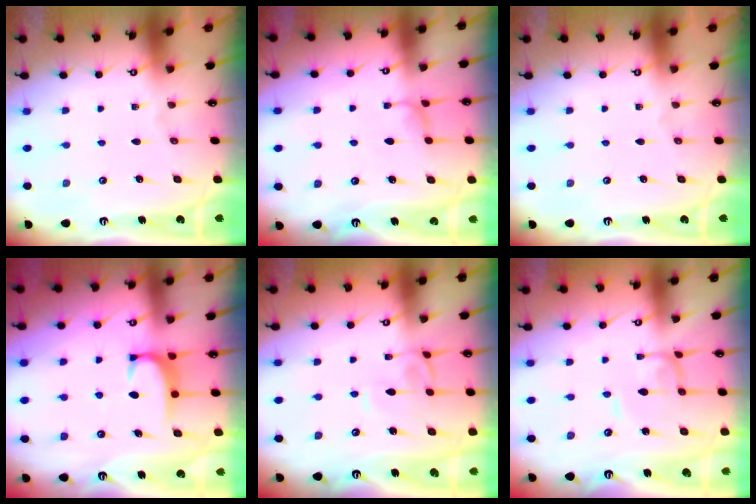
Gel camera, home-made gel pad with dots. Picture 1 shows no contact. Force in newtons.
{"total": 2.2, "press": 2.2, "slide": 0.4}
{"total": 0.0}
{"total": 1.6, "press": 1.6, "slide": 0.5}
{"total": 2.1, "press": 2.1, "slide": 0.2}
{"total": 2.1, "press": 2.1, "slide": 0.1}